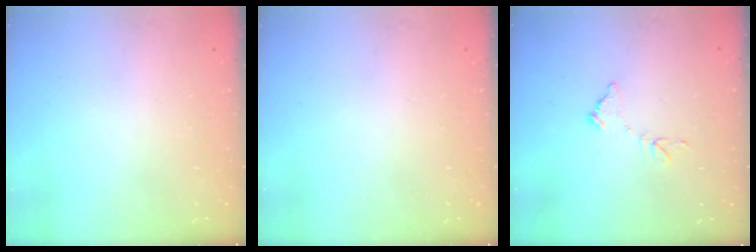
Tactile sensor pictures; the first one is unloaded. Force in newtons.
{"total": 0.0}
{"total": 7.0, "press": 7.0, "slide": 0.5}